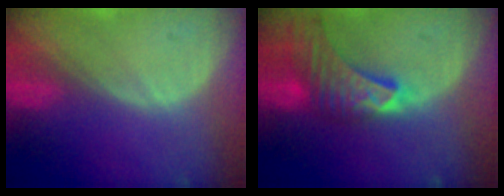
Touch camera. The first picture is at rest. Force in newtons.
{"total": 9.2, "press": 8.2, "slide": 4.2}